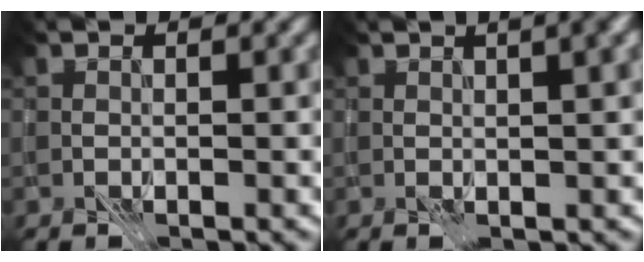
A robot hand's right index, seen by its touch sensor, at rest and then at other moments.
{"total": 5.8, "force": [2.1, 2.5, 4.7], "torque": [-0.021, 0.034, -0.005]}